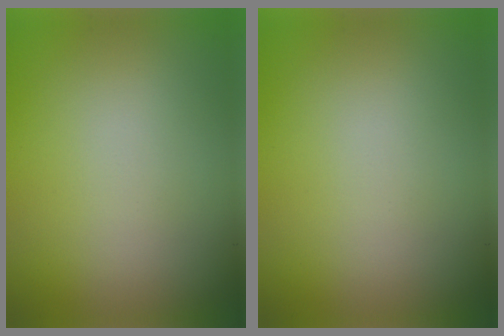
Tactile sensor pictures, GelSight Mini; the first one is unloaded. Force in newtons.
{"total": 0.0}